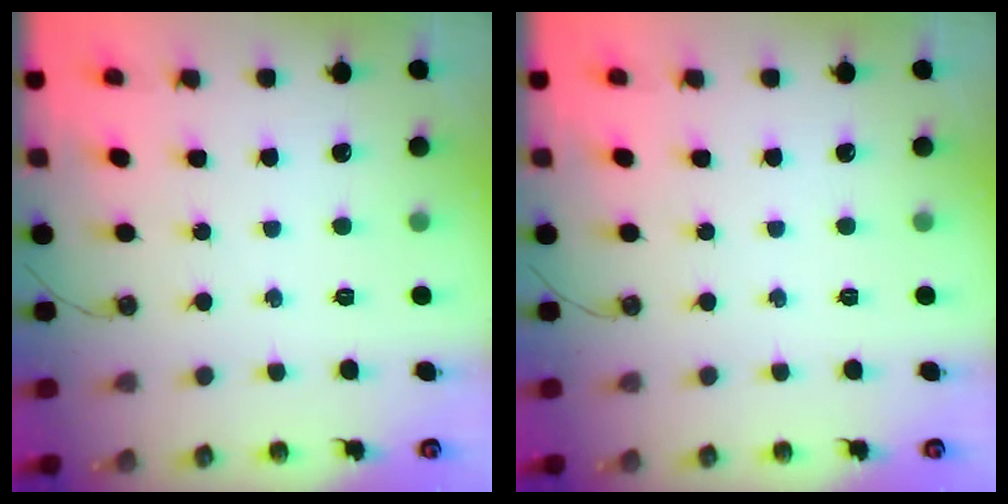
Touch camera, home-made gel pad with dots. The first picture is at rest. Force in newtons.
{"total": 0.0}